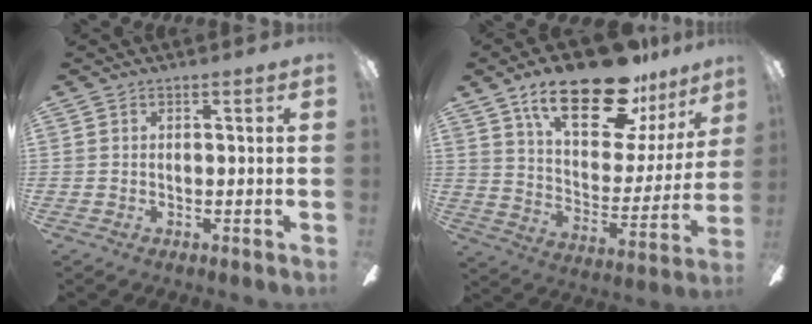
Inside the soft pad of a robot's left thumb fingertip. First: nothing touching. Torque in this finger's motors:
{"motor_torque": [1.55, 1.08, 1.56, -1.21, 0.16]}